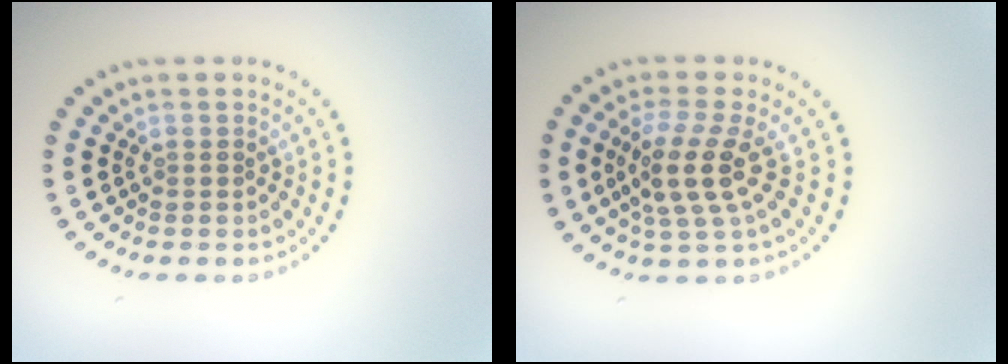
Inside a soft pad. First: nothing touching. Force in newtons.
{"total": 3.9, "press": 3.2, "slide": 2.2}